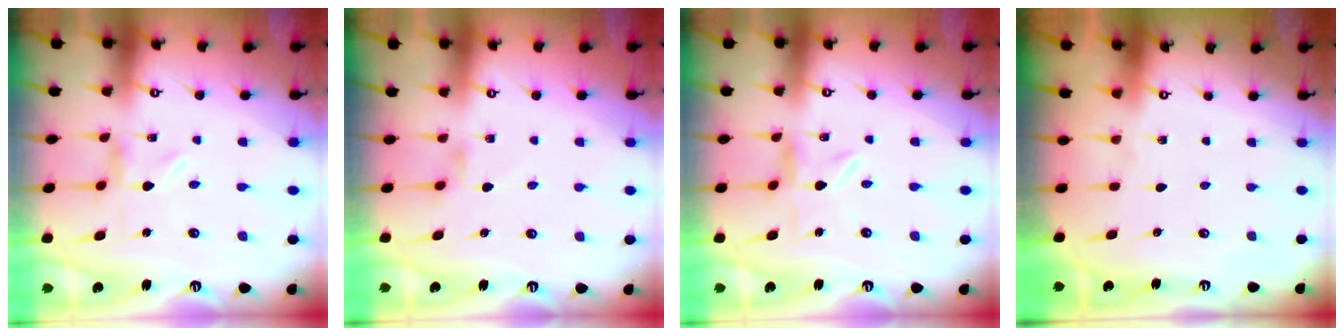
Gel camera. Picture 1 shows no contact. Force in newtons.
{"total": 1.2, "press": 1.1, "slide": 0.3}
{"total": 2.5, "press": 2.5, "slide": 0.3}
{"total": 0.0}